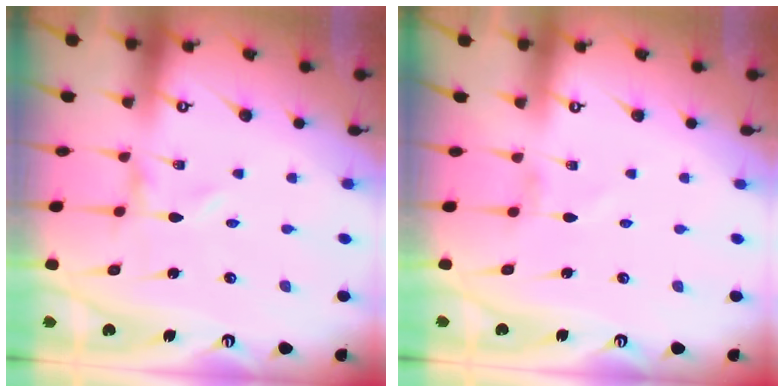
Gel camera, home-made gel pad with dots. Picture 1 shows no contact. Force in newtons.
{"total": 1.1, "press": 1.0, "slide": 0.4}